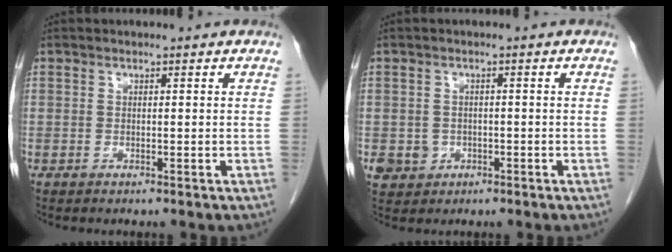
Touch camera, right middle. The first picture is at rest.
{"total": 3.8, "force": [-1.2, 3.5, 0.6], "torque": [-0.009, 0.006, -0.014]}